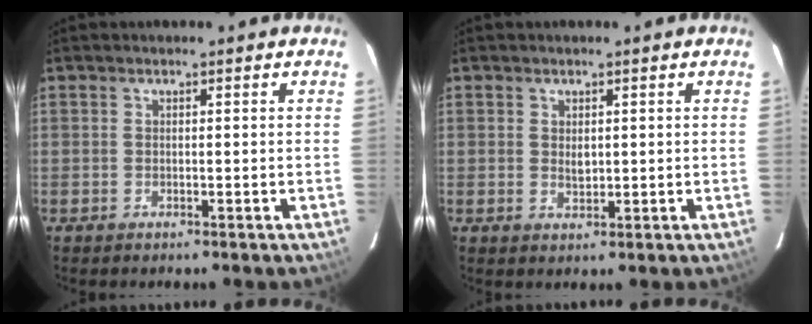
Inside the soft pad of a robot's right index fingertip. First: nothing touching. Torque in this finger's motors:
{"motor_torque": [-0.01, 0.06, 0.03, 0.00]}